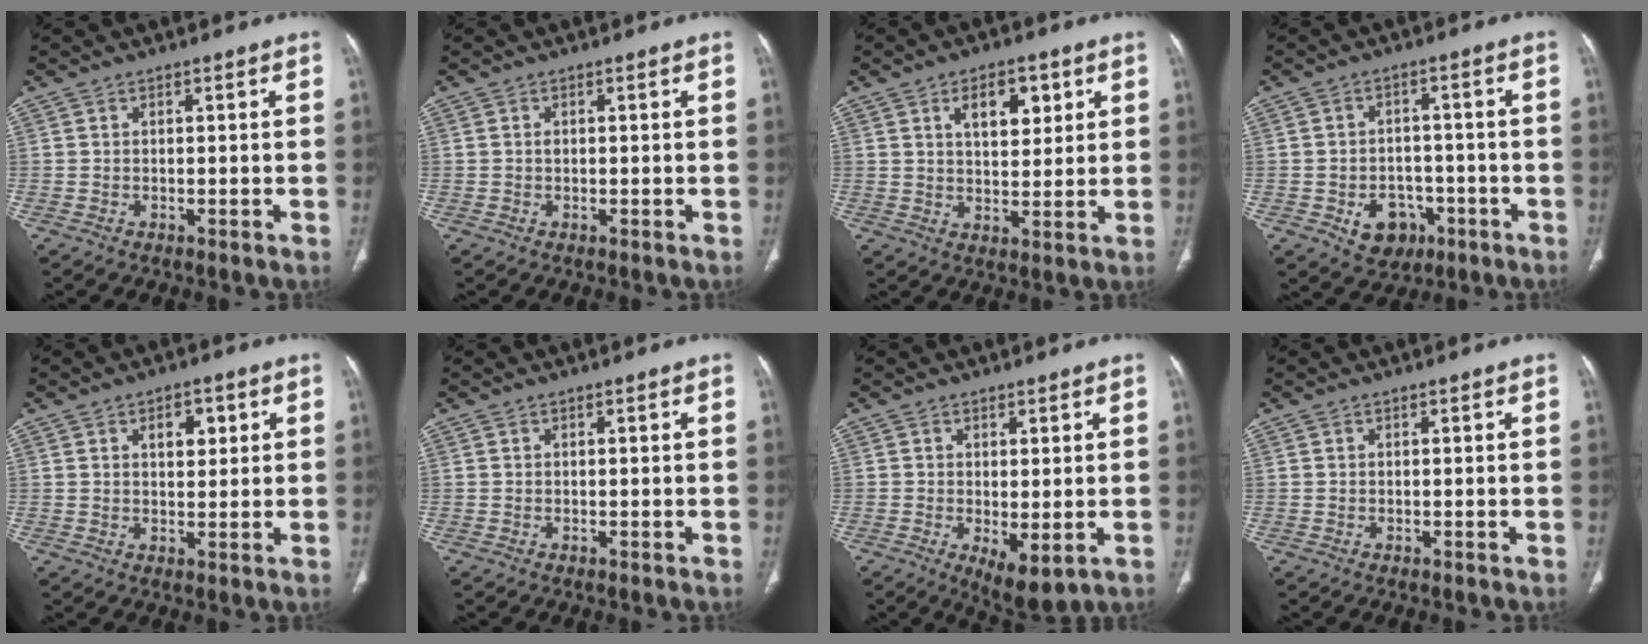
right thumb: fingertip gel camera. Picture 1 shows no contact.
{"total": 0.5, "force": [0.0, 0.4, 0.3], "torque": [-0.005, 0.001, 0.000]}
{"total": 8.3, "force": [3.6, 4.5, 6.0], "torque": [-0.067, -0.017, 0.056]}
{"total": 7.7, "force": [-3.1, 6.1, 3.7], "torque": [-0.025, 0.027, -0.036]}
{"total": 4.7, "force": [1.8, 2.7, 3.3], "torque": [-0.031, -0.006, 0.027]}
{"total": 0.0}
{"total": 6.2, "force": [-1.4, 2.7, 5.4], "torque": [-0.084, -0.019, -0.011]}
{"total": 0.0}